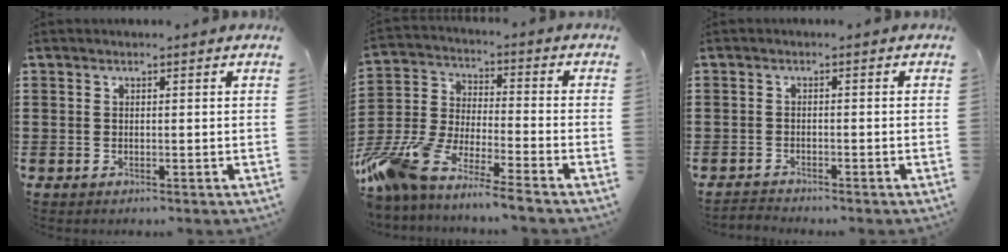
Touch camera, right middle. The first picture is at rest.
{"total": 9.0, "force": [-8.5, -0.2, 3.1], "torque": [-0.088, -0.010, -0.175]}
{"total": 1.5, "force": [-1.5, 0.1, -0.1], "torque": [-0.003, 0.001, -0.032]}